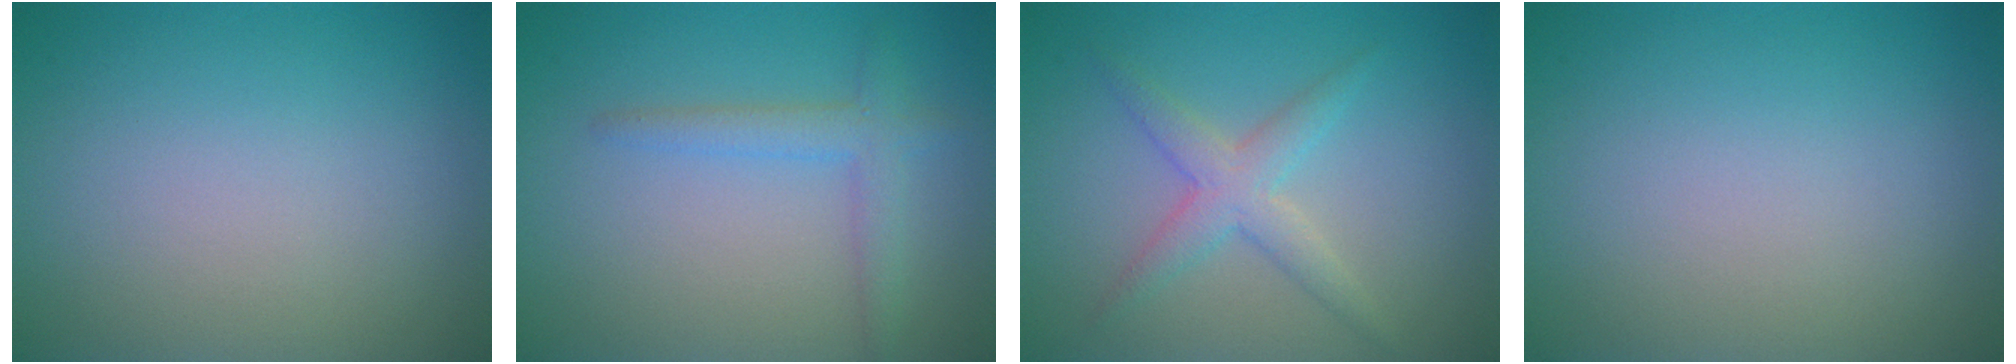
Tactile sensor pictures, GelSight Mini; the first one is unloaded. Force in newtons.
{"total": 2.3, "press": 2.3, "slide": 0.2}
{"total": 2.9, "press": 2.9, "slide": 0.0}
{"total": 0.0}